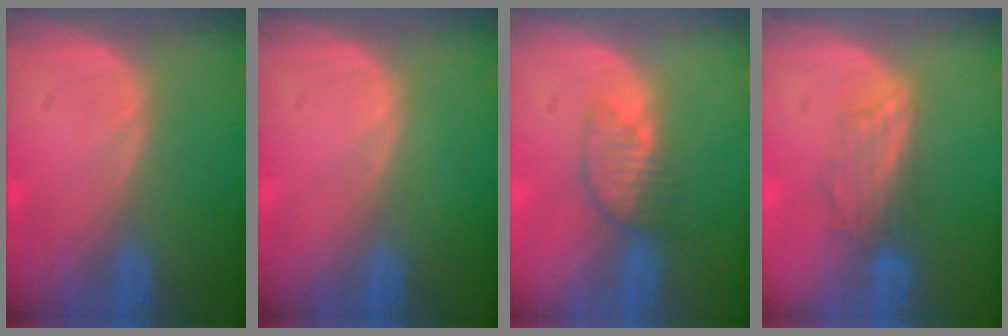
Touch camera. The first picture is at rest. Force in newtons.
{"total": 0.0}
{"total": 3.8, "press": 3.3, "slide": 1.8}
{"total": 3.6, "press": 3.2, "slide": 1.7}